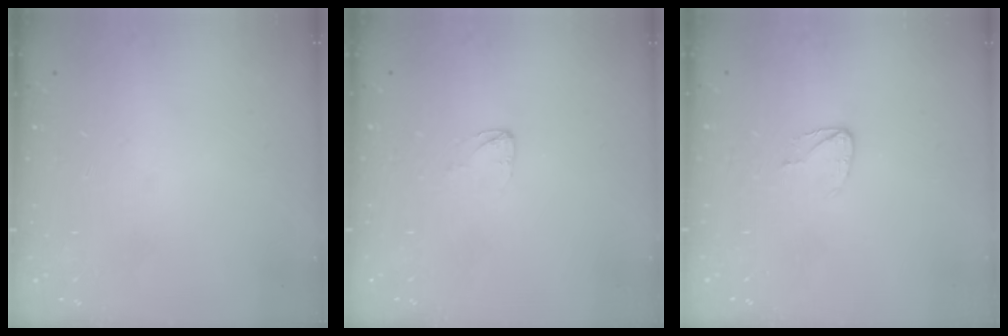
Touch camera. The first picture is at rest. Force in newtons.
{"total": 3.0, "press": 3.0, "slide": 0.1}
{"total": 3.8, "press": 3.7, "slide": 0.3}